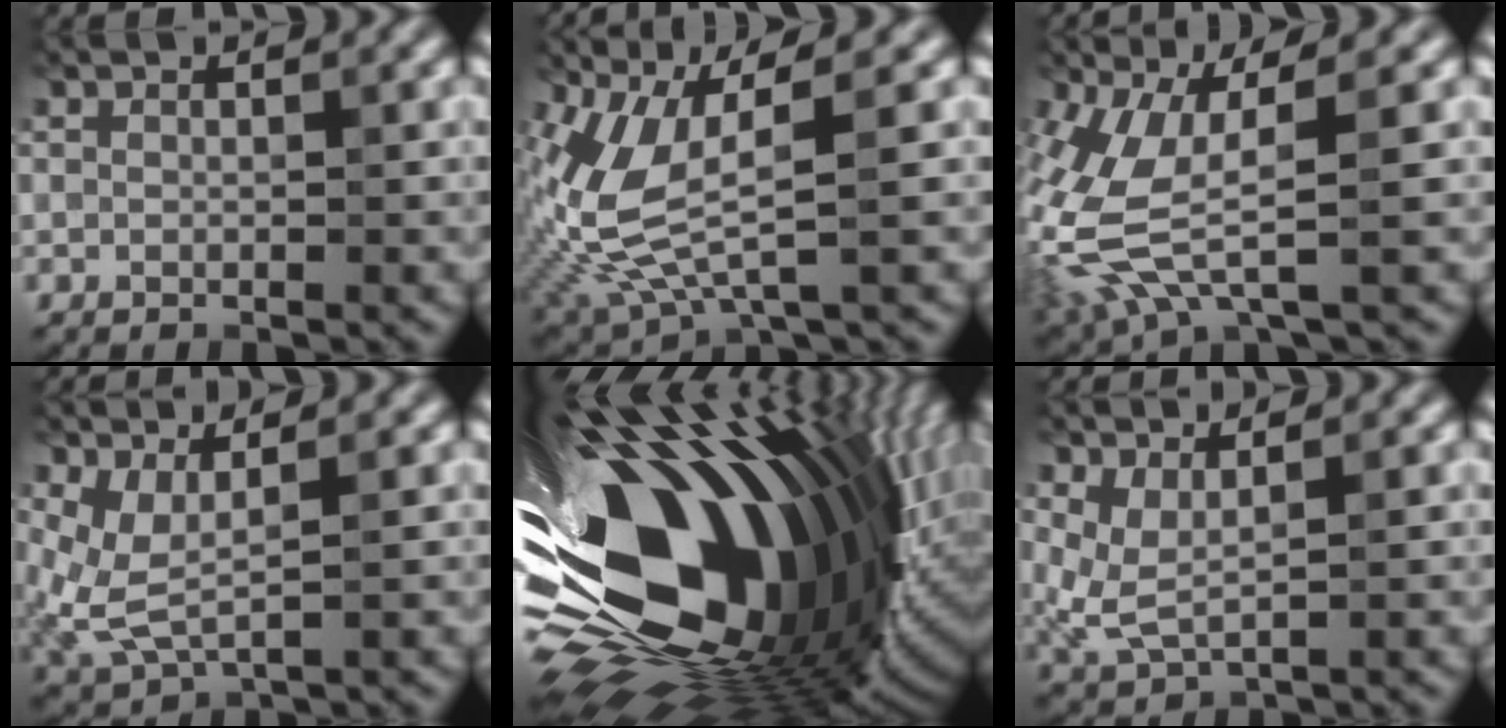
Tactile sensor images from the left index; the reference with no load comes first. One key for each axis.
{"total": 7.4, "fx": 0.4, "fy": 2.8, "fz": 6.9, "tx": -0.173, "ty": -0.014, "tz": 0.014}
{"total": 7.8, "fx": -0.8, "fy": 2.9, "fz": 7.2, "tx": -0.187, "ty": -0.012, "tz": -0.016}
{"total": 3.7, "fx": 0.9, "fy": 1.5, "fz": 3.2, "tx": -0.084, "ty": -0.014, "tz": 0.022}
{"total": 20.3, "fx": 1.2, "fy": 12.2, "fz": 16.2, "tx": -0.288, "ty": -0.049, "tz": 0.025}
{"total": 2.8, "fx": 1.1, "fy": 1.1, "fz": 2.3, "tx": -0.058, "ty": -0.009, "tz": 0.026}